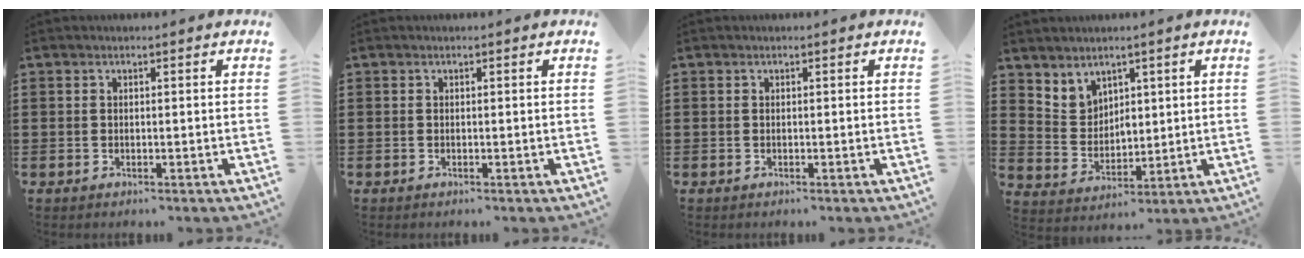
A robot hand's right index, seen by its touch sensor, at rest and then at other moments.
{"total": 0.0}
{"total": 0.0}
{"total": 4.5, "force": [3.2, 3.1, 0.3], "torque": [-0.026, -0.001, 0.062]}